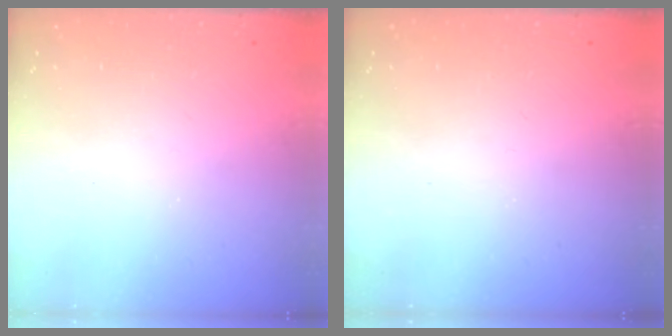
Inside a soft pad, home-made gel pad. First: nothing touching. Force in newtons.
{"total": 0.0}